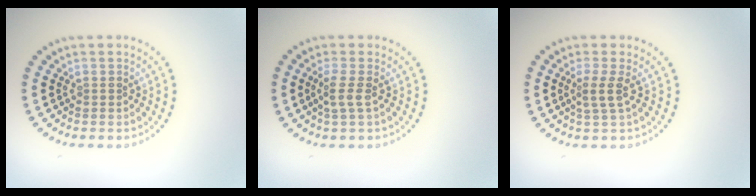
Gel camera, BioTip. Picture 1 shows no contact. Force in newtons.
{"total": 1.5, "press": 1.3, "slide": 0.9}
{"total": 1.8, "press": 1.4, "slide": 1.1}